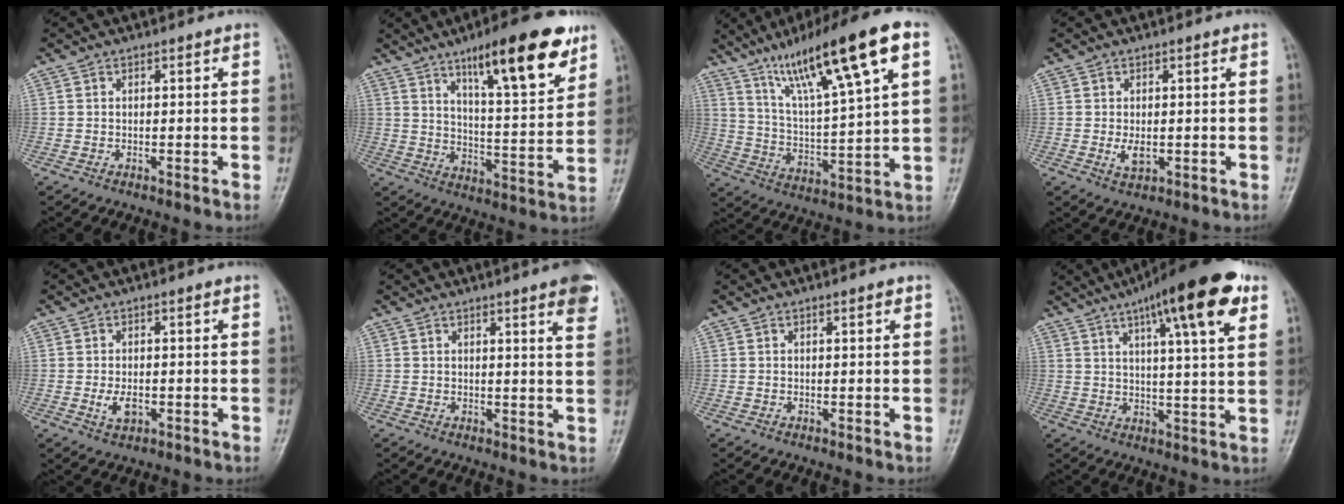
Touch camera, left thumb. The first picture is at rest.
{"total": 18.5, "force": [11.2, 4.5, 14.0], "torque": [-0.183, -0.055, 0.177]}
{"total": 20.4, "force": [10.8, 3.1, 17.0], "torque": [-0.273, -0.017, 0.192]}
{"total": 2.8, "force": [-0.2, 1.3, 2.5], "torque": [-0.043, -0.005, 0.002]}
{"total": 3.2, "force": [-0.6, 1.7, 2.6], "torque": [-0.046, 0.000, -0.007]}
{"total": 6.5, "force": [4.0, 0.5, 5.1], "torque": [-0.055, -0.013, 0.043]}
{"total": 0.8, "force": [0.4, 0.1, 0.6], "torque": [-0.010, 0.000, 0.006]}
{"total": 17.7, "force": [9.2, 3.7, 14.7], "torque": [-0.204, -0.017, 0.132]}